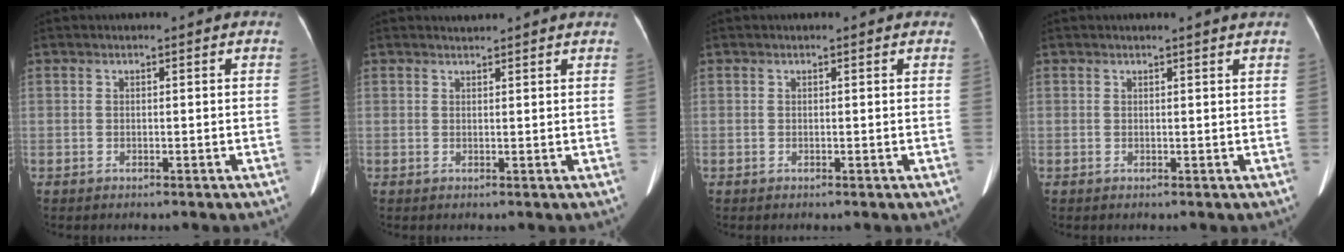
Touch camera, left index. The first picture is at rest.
{"total": 1.9, "force": [1.8, -0.2, 0.0], "torque": [-0.007, 0.007, 0.026]}
{"total": 0.0}
{"total": 1.5, "force": [1.4, -0.5, 0.4], "torque": [-0.017, -0.005, 0.018]}